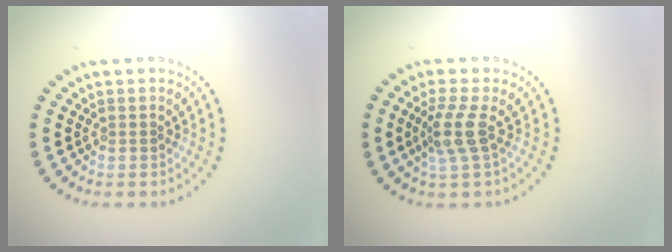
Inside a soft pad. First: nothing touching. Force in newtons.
{"total": 2.8, "press": 2.1, "slide": 1.8}